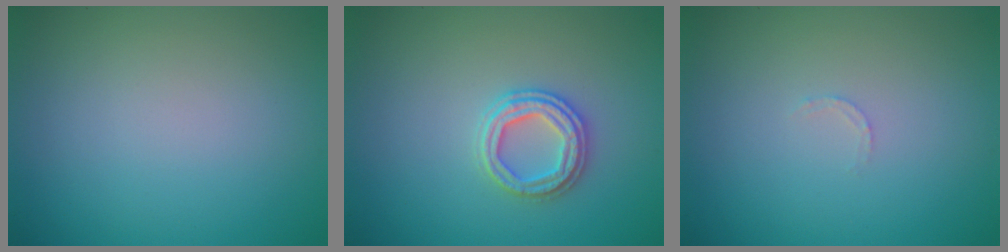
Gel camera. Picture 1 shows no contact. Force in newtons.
{"total": 2.7, "press": 2.7, "slide": 0.3}
{"total": 0.7, "press": 0.6, "slide": 0.3}